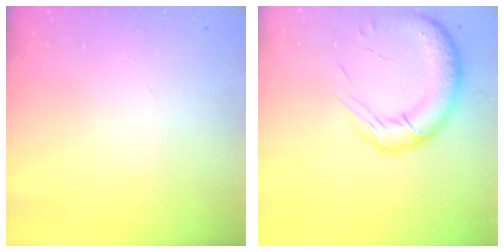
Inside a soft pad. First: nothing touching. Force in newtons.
{"total": 16.4, "press": 15.8, "slide": 4.5}